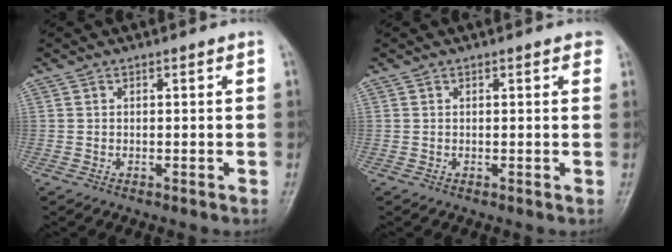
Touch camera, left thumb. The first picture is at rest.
{"total": 1.3, "force": [0.7, 0.6, 1.0], "torque": [-0.008, 0.001, 0.005]}